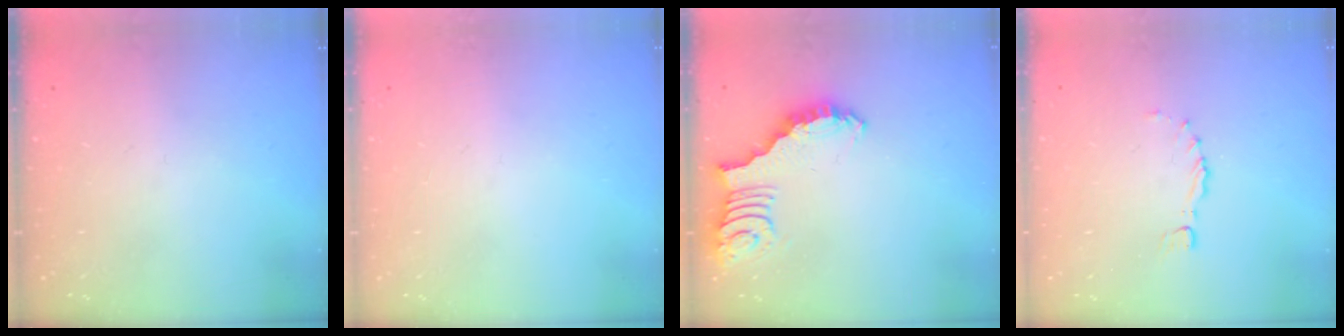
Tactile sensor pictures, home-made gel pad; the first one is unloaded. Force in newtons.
{"total": 0.0}
{"total": 2.6, "press": 2.6, "slide": 0.5}
{"total": 0.0}